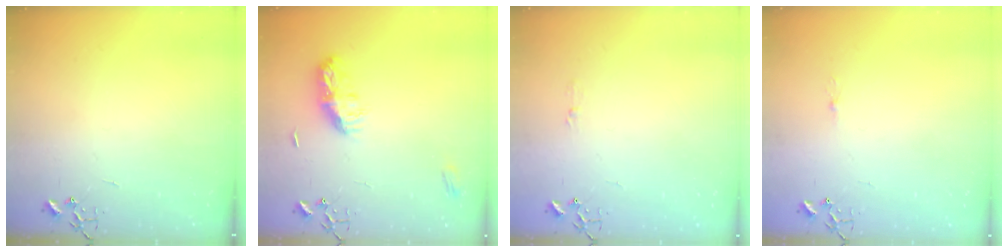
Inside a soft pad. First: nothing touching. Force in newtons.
{"total": 9.0, "press": 9.0, "slide": 0.1}
{"total": 3.3, "press": 3.2, "slide": 0.4}
{"total": 3.6, "press": 3.6, "slide": 0.5}